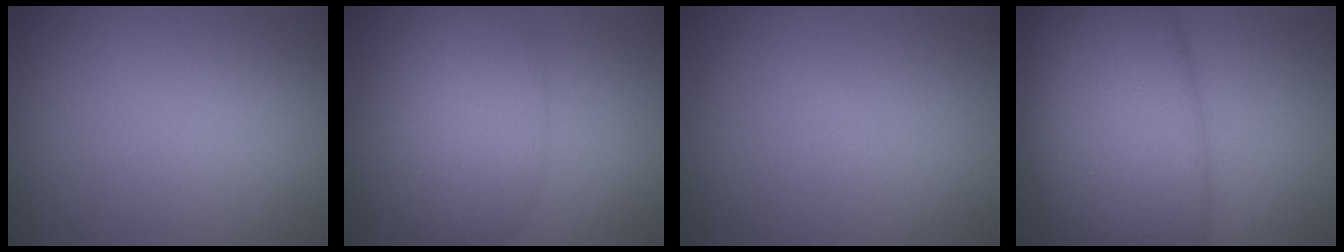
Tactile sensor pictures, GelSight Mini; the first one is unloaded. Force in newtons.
{"total": 5.6, "press": 5.6, "slide": 0.2}
{"total": 0.0}
{"total": 12.8, "press": 12.7, "slide": 0.5}